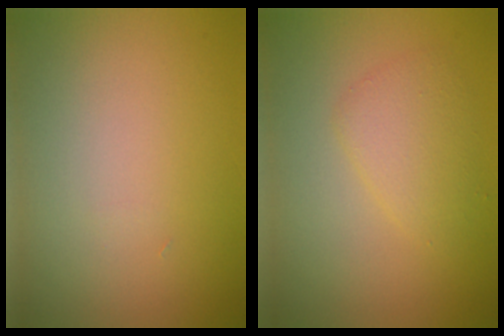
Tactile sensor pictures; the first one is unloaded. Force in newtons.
{"total": 2.4, "press": 2.4, "slide": 0.1}